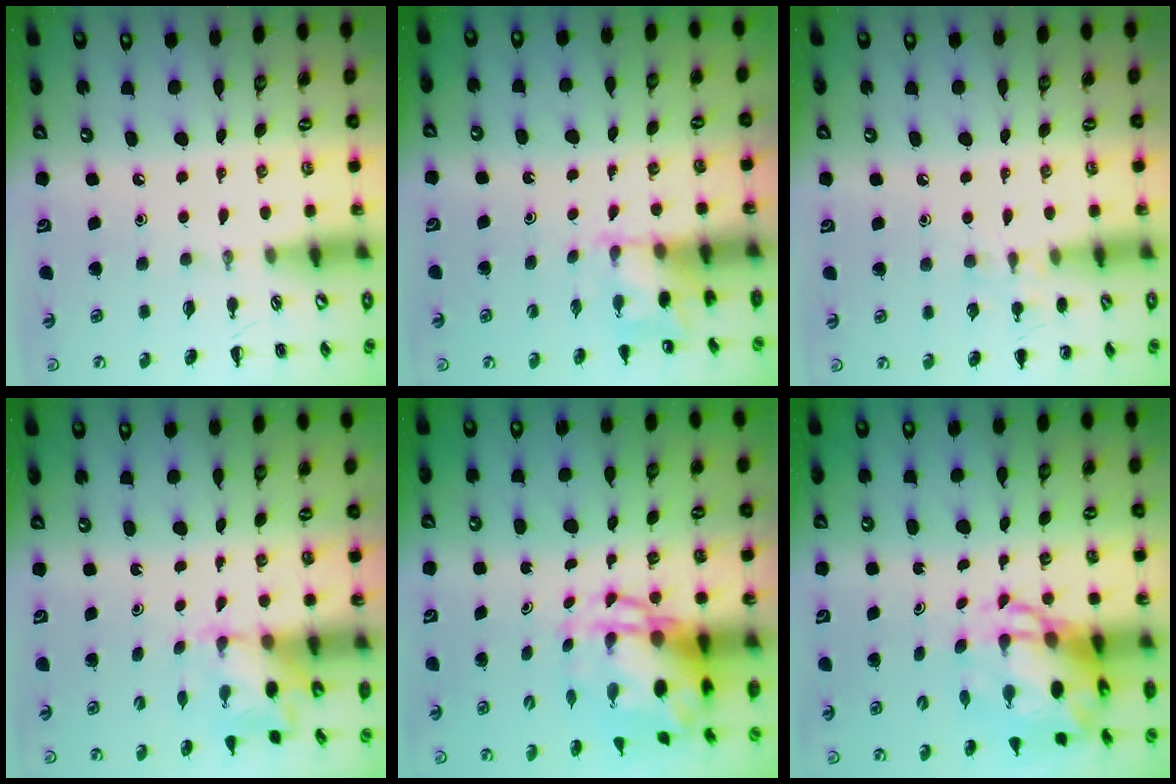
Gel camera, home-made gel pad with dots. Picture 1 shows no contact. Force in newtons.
{"total": 3.1, "press": 2.9, "slide": 1.0}
{"total": 6.7, "press": 6.5, "slide": 1.6}
{"total": 2.0, "press": 1.9, "slide": 0.6}
{"total": 7.6, "press": 7.4, "slide": 1.3}
{"total": 6.6, "press": 6.4, "slide": 1.8}